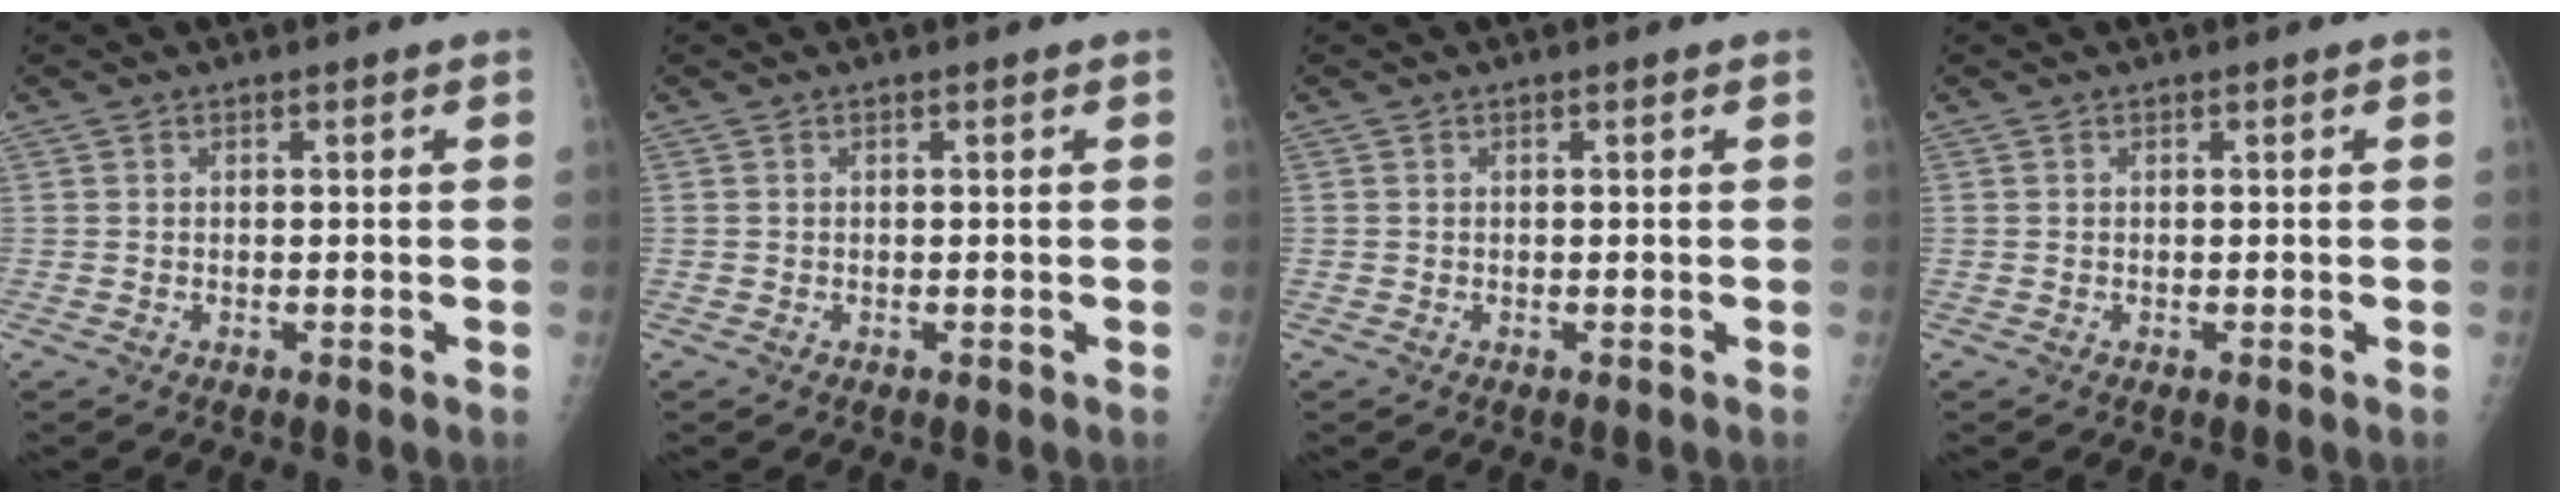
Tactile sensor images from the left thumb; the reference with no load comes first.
{"total": 0.0}
{"total": 0.0}
{"total": 0.0}